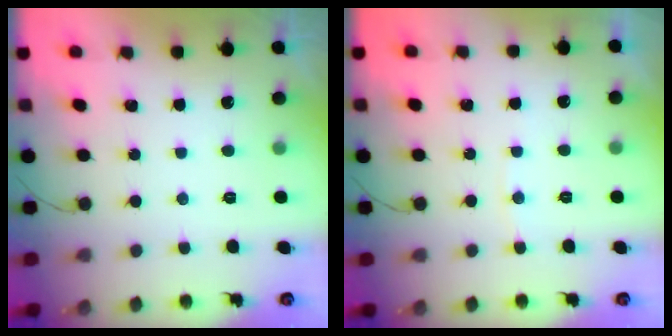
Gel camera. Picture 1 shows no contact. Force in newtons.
{"total": 2.8, "press": 2.7, "slide": 0.3}